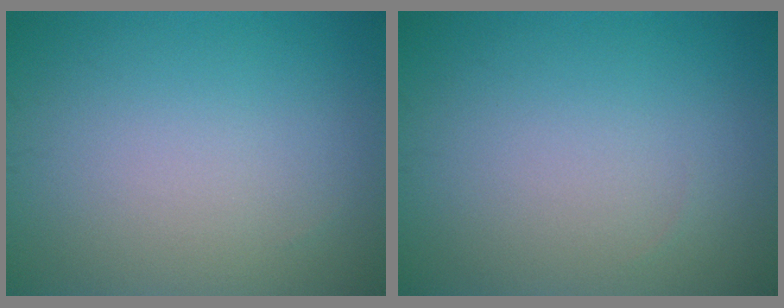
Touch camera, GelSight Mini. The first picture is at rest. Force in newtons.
{"total": 0.0}